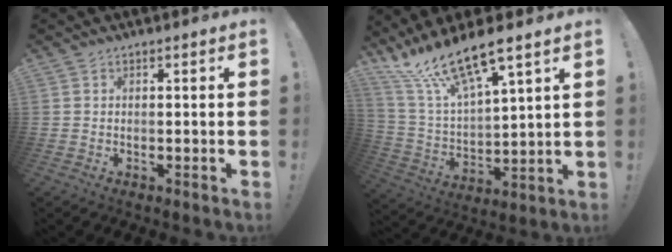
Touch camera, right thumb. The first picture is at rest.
{"total": 16.1, "force": [12.7, 3.7, 9.2], "torque": [-0.174, -0.090, 0.225]}